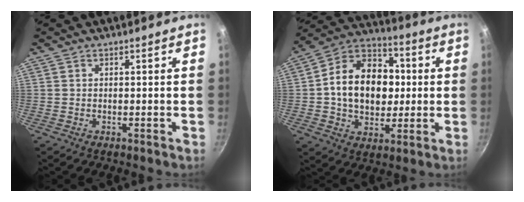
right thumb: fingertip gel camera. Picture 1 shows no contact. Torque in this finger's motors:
{"motor_torque": [-0.08, 0.75, 0.45, 0.39, 0.14]}